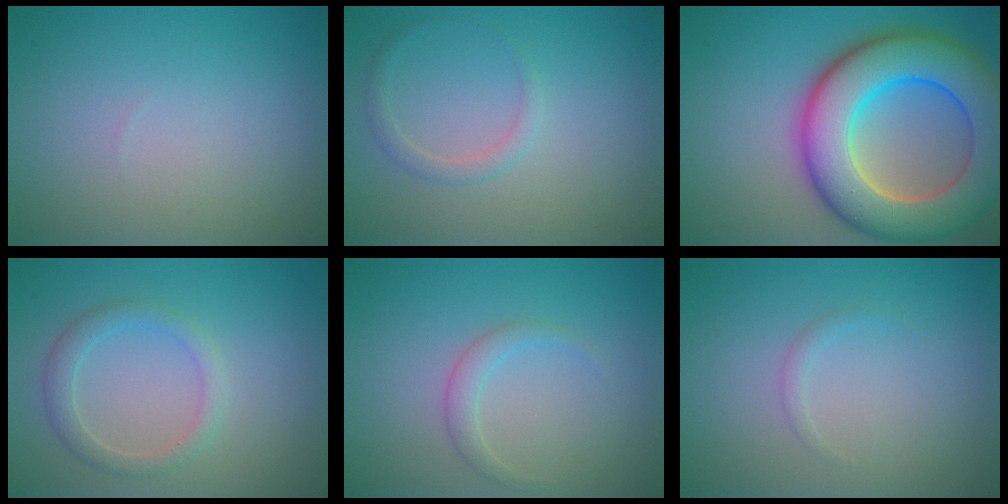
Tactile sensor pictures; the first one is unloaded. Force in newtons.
{"total": 1.3, "press": 1.3, "slide": 0.1}
{"total": 12.4, "press": 12.4, "slide": 0.6}
{"total": 2.3, "press": 2.3, "slide": 0.1}
{"total": 1.5, "press": 1.5, "slide": 0.0}
{"total": 0.6, "press": 0.6, "slide": 0.1}